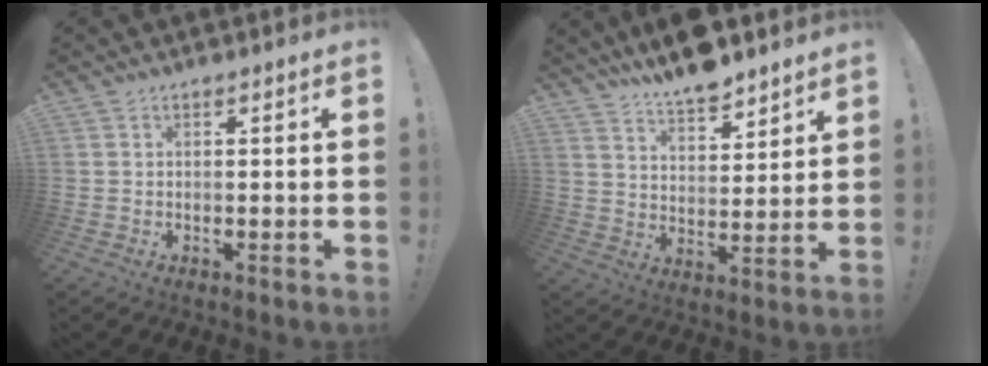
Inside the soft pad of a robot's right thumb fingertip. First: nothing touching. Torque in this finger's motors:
{"motor_torque": [-0.40, 2.22, 0.86, 0.97, 0.03]}